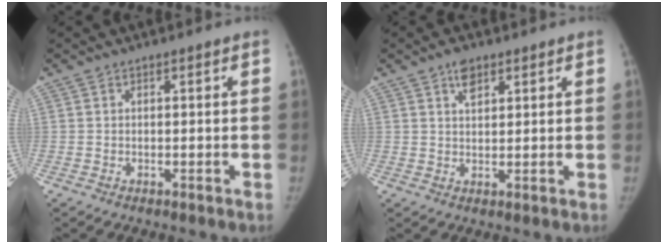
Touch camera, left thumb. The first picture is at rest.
{"total": 3.6, "force": [2.2, 1.9, 2.2], "torque": [-0.026, -0.009, 0.038]}